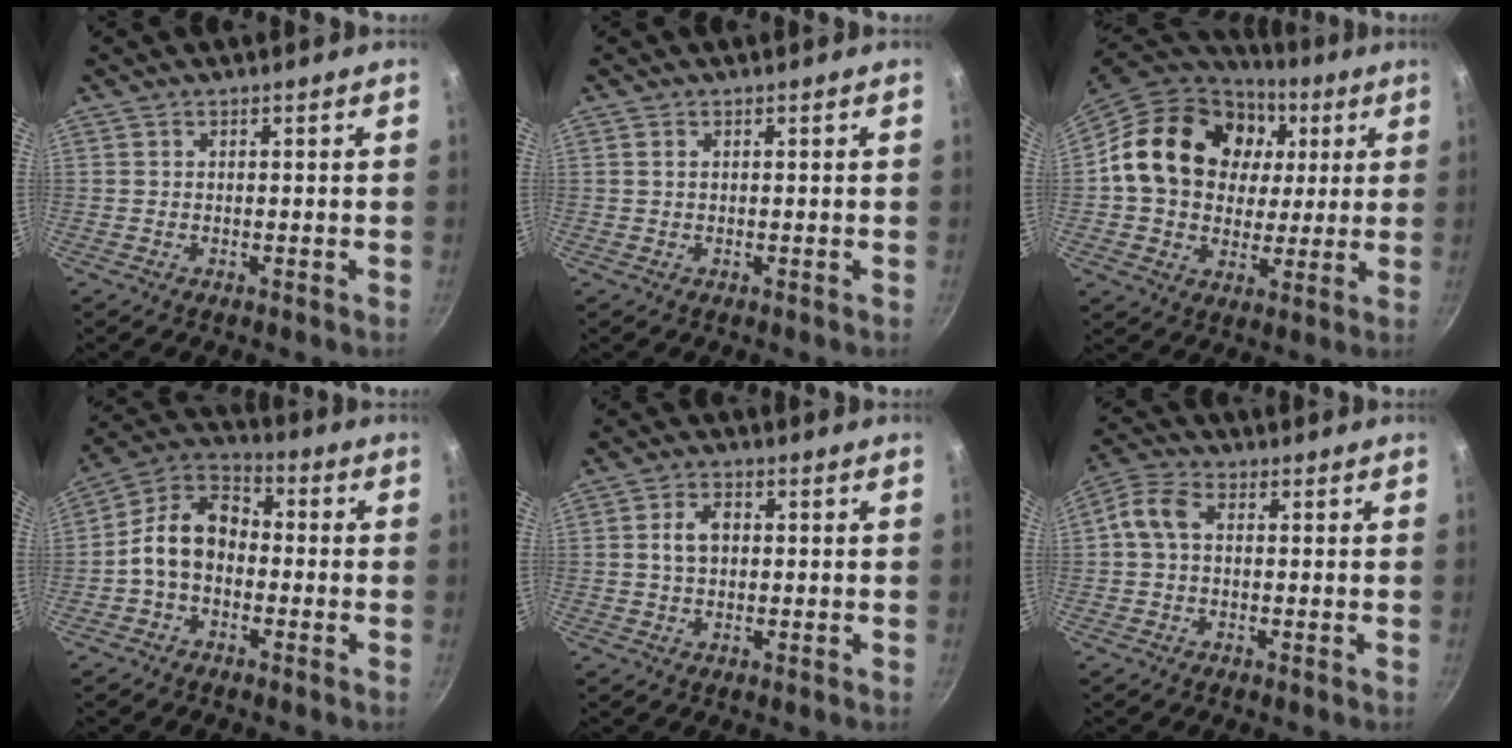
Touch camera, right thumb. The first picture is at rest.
{"total": 0.6, "force": [0.3, 0.3, 0.5], "torque": [-0.010, 0.001, 0.005]}
{"total": 22.2, "force": [4.9, 17.6, 12.7], "torque": [-0.204, 0.017, 0.079]}
{"total": 11.0, "force": [-1.8, 7.8, 7.5], "torque": [-0.108, 0.045, -0.056]}
{"total": 4.7, "force": [0.4, 3.3, 3.4], "torque": [-0.051, 0.011, 0.003]}
{"total": 5.9, "force": [0.3, 4.1, 4.2], "torque": [-0.091, 0.020, -0.007]}